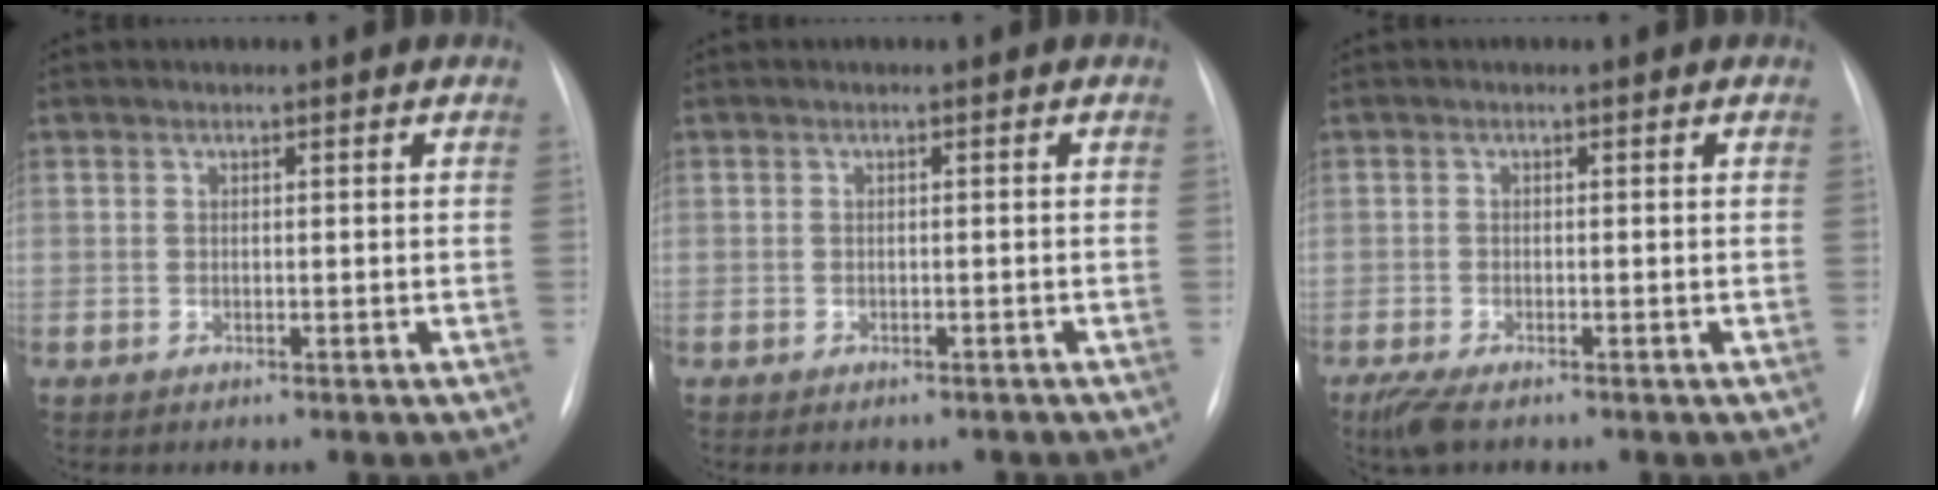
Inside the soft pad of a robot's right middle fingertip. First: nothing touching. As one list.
[{"total": 2.9, "force": [-2.4, 1.3, 1.0], "torque": [-0.011, 0.002, -0.024]}, {"total": 4.0, "force": [-2.8, 1.1, 2.6], "torque": [-0.057, -0.013, -0.047]}]